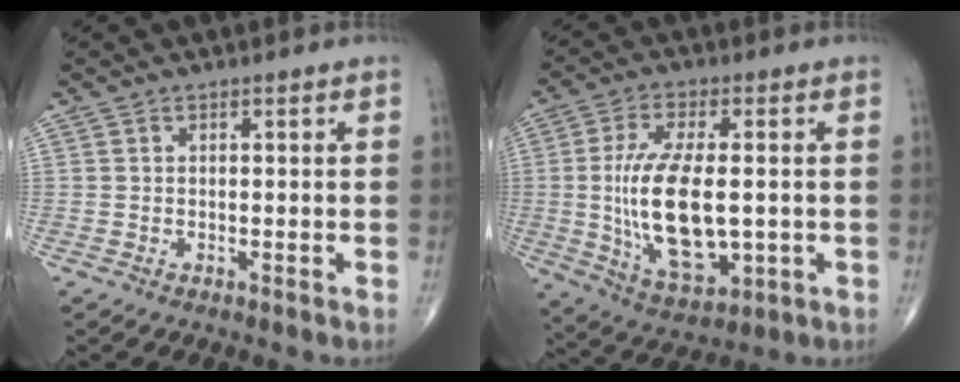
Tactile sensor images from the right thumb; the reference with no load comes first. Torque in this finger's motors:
{"motor_torque": [-0.40, 1.50, 1.91, 0.22, 0.66]}